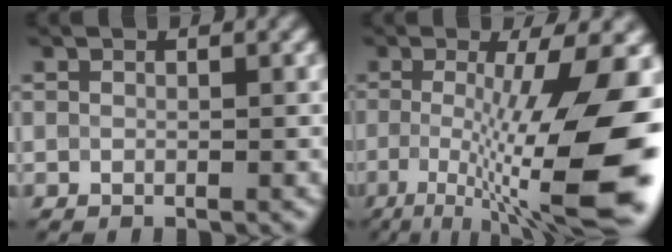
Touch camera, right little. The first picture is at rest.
{"total": 13.0, "force": [-1.7, 3.1, 12.5], "torque": [-0.183, -0.006, -0.023]}